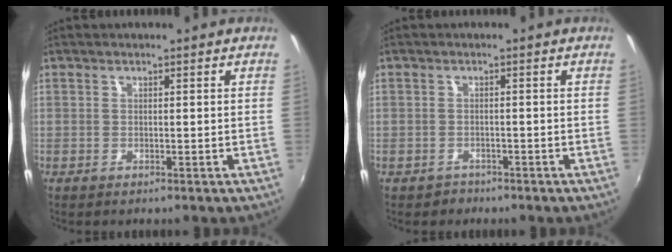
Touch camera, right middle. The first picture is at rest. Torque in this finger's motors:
{"motor_torque": [0.02, -0.32, -0.08, -0.03]}